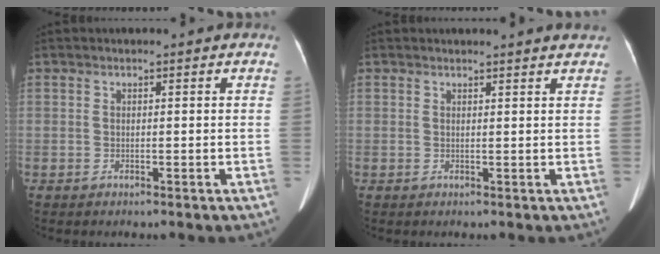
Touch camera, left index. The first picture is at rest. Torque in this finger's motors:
{"motor_torque": [0.03, -0.22, -0.38, -0.20]}